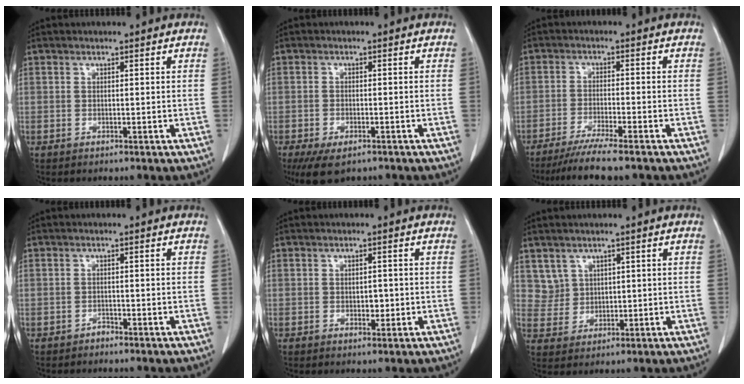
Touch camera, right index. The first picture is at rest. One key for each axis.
{"total": 6.2, "fx": -4.3, "fy": 2.6, "fz": 3.7, "tx": -0.061, "ty": -0.009, "tz": -0.067}
{"total": 8.4, "fx": -6.9, "fy": -0.5, "fz": 4.7, "tx": -0.069, "ty": -0.022, "tz": -0.110}
{"total": 0.9, "fx": -0.8, "fy": 0.3, "fz": 0.1, "tx": 0.000, "ty": 0.001, "tz": -0.016}
{"total": 2.0, "fx": -0.4, "fy": 1.3, "fz": 1.5, "tx": -0.020, "ty": 0.003, "tz": 0.000}
{"total": 4.0, "fx": 2.0, "fy": 3.4, "fz": -0.2, "tx": 0.010, "ty": 0.009, "tz": 0.045}